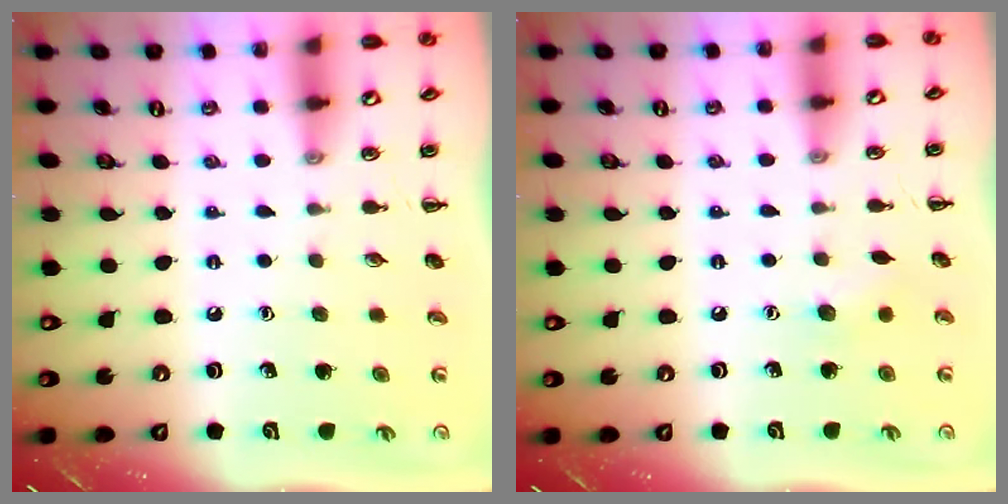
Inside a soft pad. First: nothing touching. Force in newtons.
{"total": 5.1, "press": 4.9, "slide": 1.3}